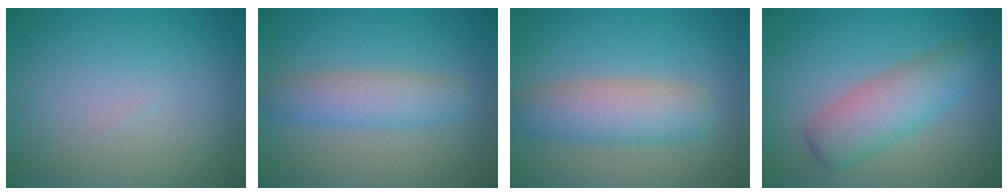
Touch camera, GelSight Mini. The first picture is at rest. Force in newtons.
{"total": 3.7, "press": 3.7, "slide": 0.1}
{"total": 5.2, "press": 5.2, "slide": 0.2}
{"total": 5.0, "press": 5.0, "slide": 0.2}